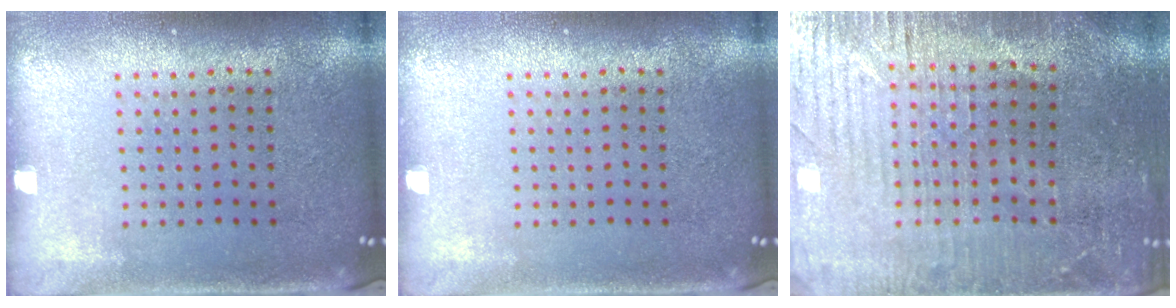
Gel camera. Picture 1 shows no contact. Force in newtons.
{"total": 0.0}
{"total": 2.2, "press": 2.2, "slide": 0.5}